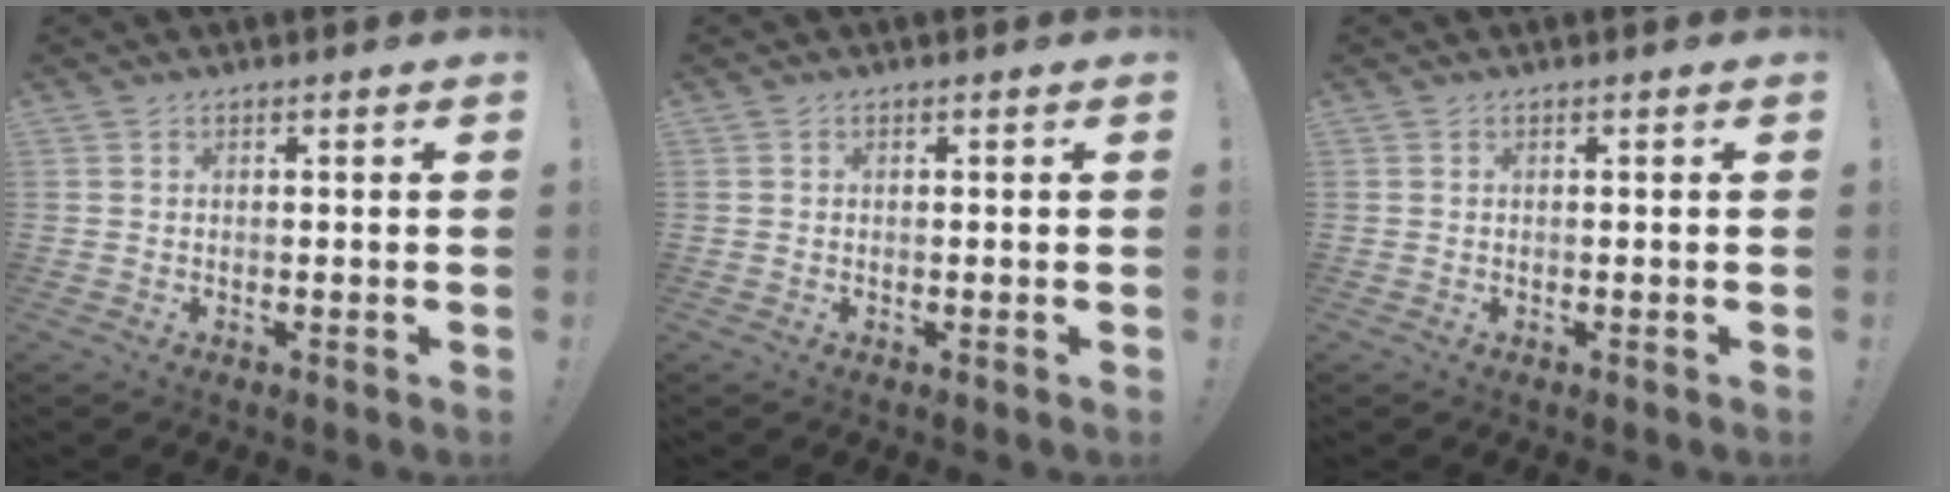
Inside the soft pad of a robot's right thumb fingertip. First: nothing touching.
{"total": 0.0}
{"total": 0.0}